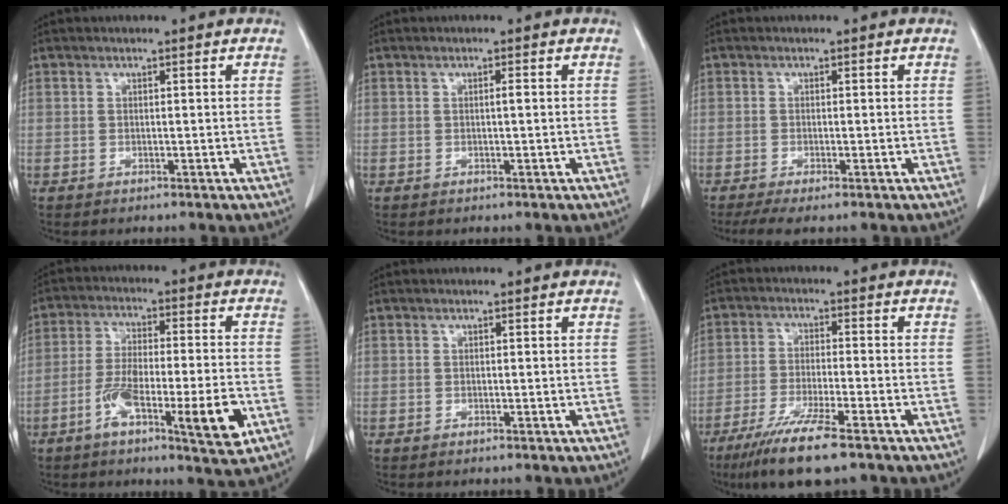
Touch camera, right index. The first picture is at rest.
{"total": 0.7, "force": [0.0, 0.0, 0.7], "torque": [-0.011, 0.001, 0.000]}
{"total": 3.0, "force": [-2.0, 0.3, 2.2], "torque": [-0.040, -0.009, -0.036]}
{"total": 11.9, "force": [-4.7, 1.7, 10.8], "torque": [-0.184, -0.002, -0.077]}
{"total": 0.0}
{"total": 10.1, "force": [-7.0, 0.6, 7.3], "torque": [-0.131, -0.028, -0.117]}